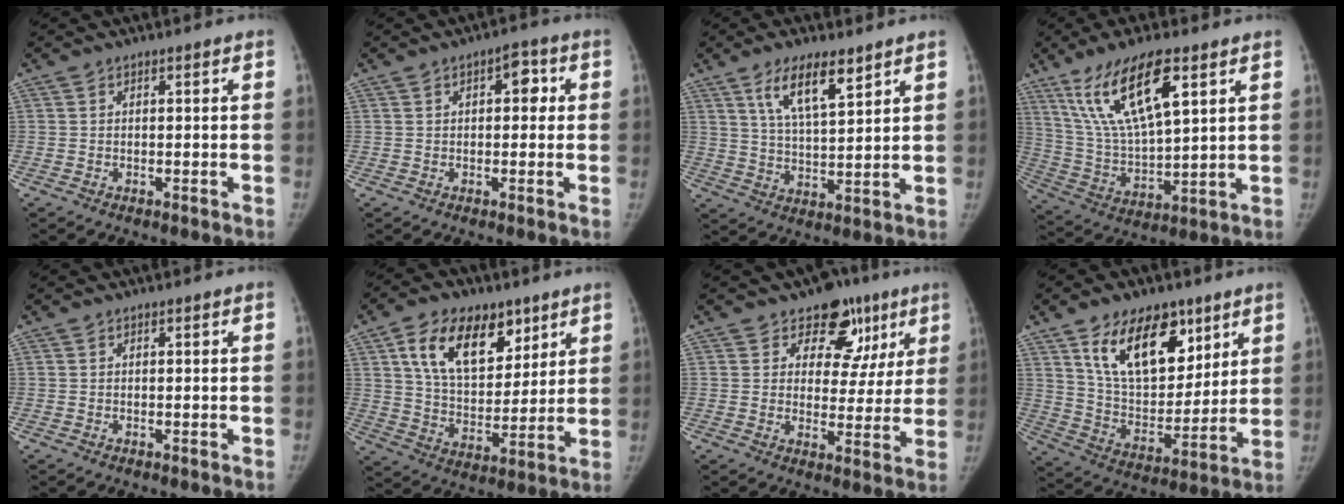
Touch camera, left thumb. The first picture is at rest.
{"total": 4.1, "force": [0.9, 2.4, 3.3], "torque": [-0.024, 0.007, 0.005]}
{"total": 9.7, "force": [5.9, 3.0, 7.1], "torque": [-0.114, -0.032, 0.114]}
{"total": 16.8, "force": [8.7, 5.1, 13.4], "torque": [-0.246, -0.029, 0.174]}
{"total": 0.0}
{"total": 16.7, "force": [8.4, 10.1, 10.4], "torque": [-0.131, -0.036, 0.153]}
{"total": 11.7, "force": [6.8, 8.4, 4.6], "torque": [0.007, -0.018, 0.084]}
{"total": 18.6, "force": [10.1, 10.6, 11.5], "torque": [-0.134, -0.053, 0.186]}